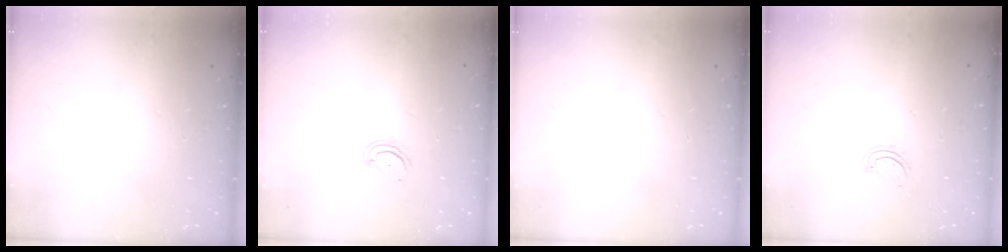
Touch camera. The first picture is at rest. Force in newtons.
{"total": 3.5, "press": 3.4, "slide": 0.4}
{"total": 0.0}
{"total": 2.9, "press": 2.9, "slide": 0.3}